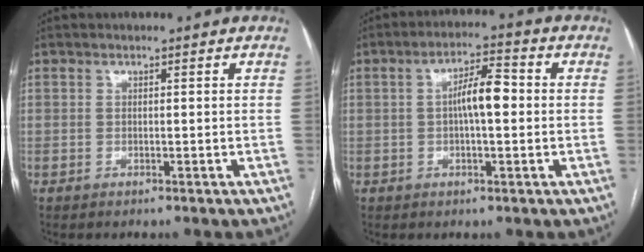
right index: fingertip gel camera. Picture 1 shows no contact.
{"total": 6.1, "force": [0.1, 1.6, 5.9], "torque": [-0.106, 0.017, 0.000]}